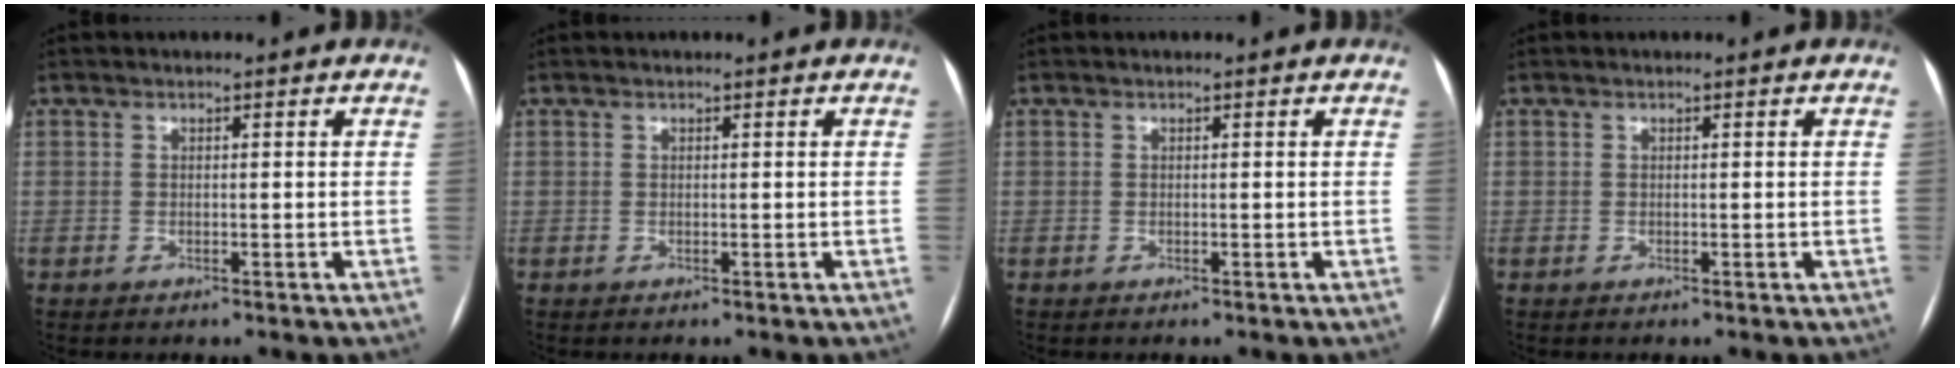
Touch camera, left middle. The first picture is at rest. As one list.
[{"total": 0.0}, {"total": 0.0}, {"total": 0.0}]